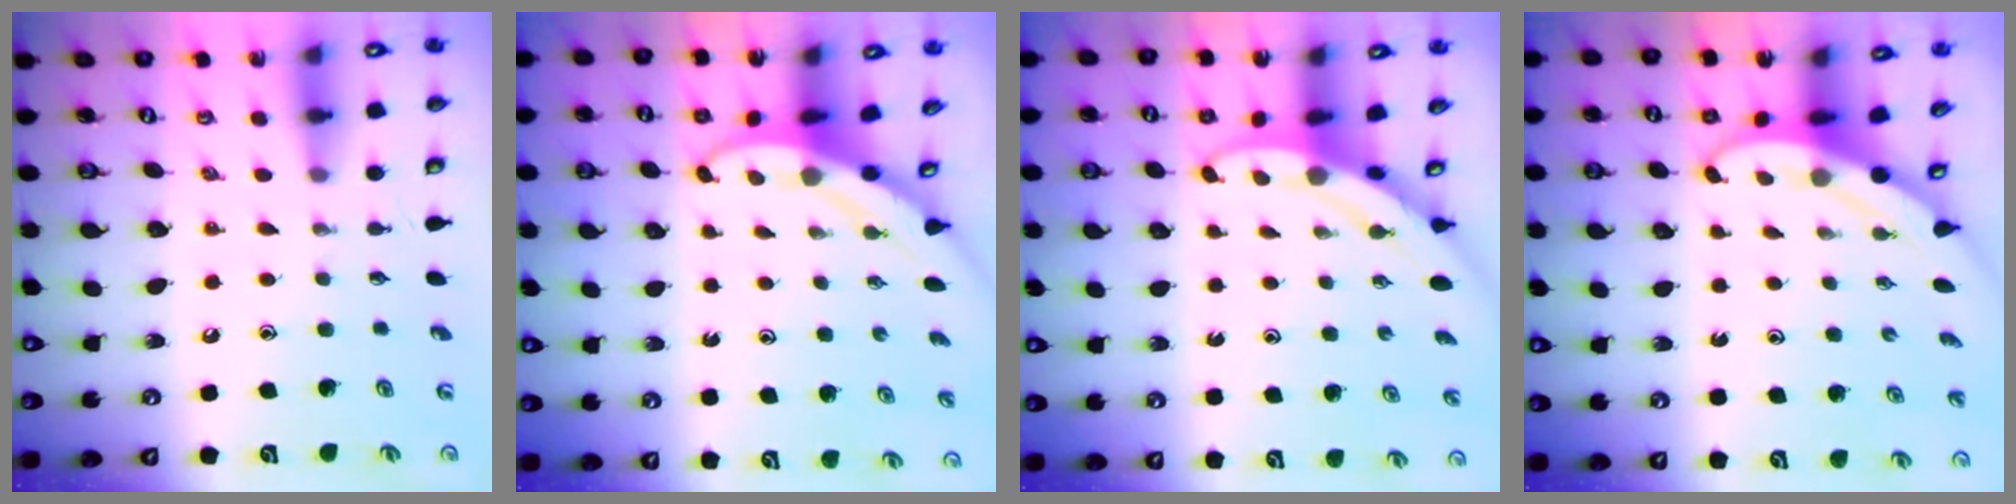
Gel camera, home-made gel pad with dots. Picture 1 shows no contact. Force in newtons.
{"total": 3.8, "press": 3.7, "slide": 0.5}
{"total": 3.2, "press": 3.2, "slide": 0.2}
{"total": 3.4, "press": 3.4, "slide": 0.1}